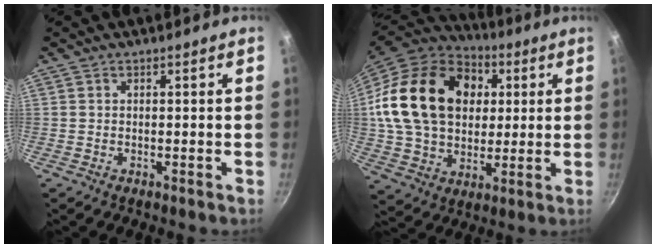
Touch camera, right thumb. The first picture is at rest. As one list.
[{"total": 26.3, "force": [5.6, 19.2, 17.1], "torque": [-0.280, 0.014, 0.099]}]